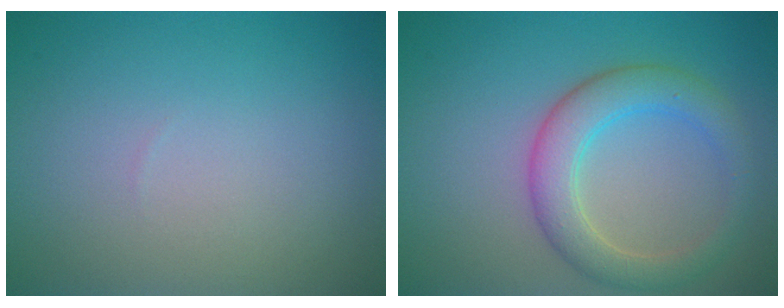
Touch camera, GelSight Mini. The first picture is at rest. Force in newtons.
{"total": 4.5, "press": 4.5, "slide": 0.2}